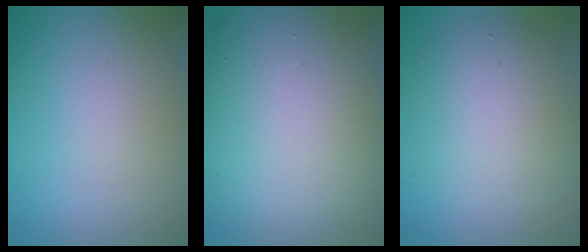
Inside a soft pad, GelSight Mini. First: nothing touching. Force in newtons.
{"total": 14.0, "press": 14.0, "slide": 0.8}
{"total": 5.9, "press": 5.9, "slide": 0.3}